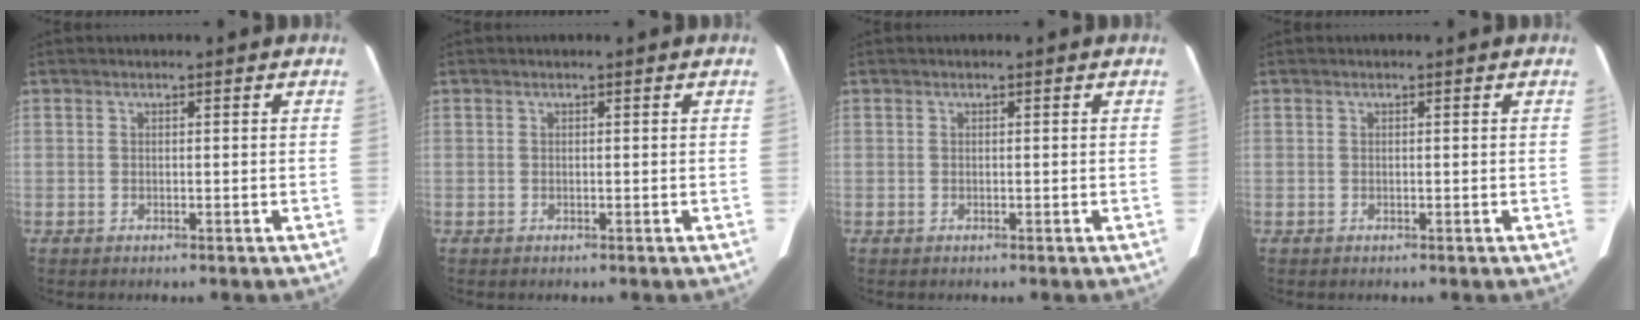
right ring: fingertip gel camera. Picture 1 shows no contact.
{"total": 0.0}
{"total": 0.0}
{"total": 0.0}